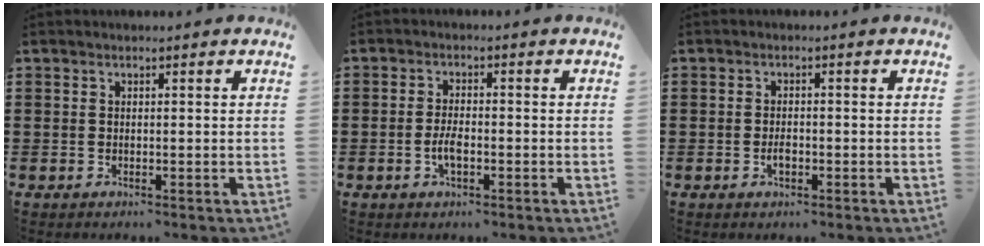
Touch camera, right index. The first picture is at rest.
{"total": 3.2, "force": [-1.1, 1.3, 2.7], "torque": [-0.065, -0.004, -0.023]}
{"total": 1.9, "force": [-0.6, 0.6, 1.7], "torque": [-0.033, -0.003, -0.010]}